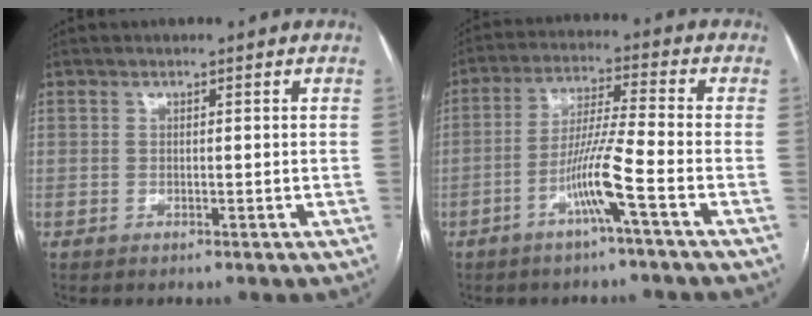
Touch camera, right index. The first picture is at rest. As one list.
[{"total": 8.2, "force": [-3.7, -1.2, 7.1], "torque": [-0.140, 0.002, -0.076]}]